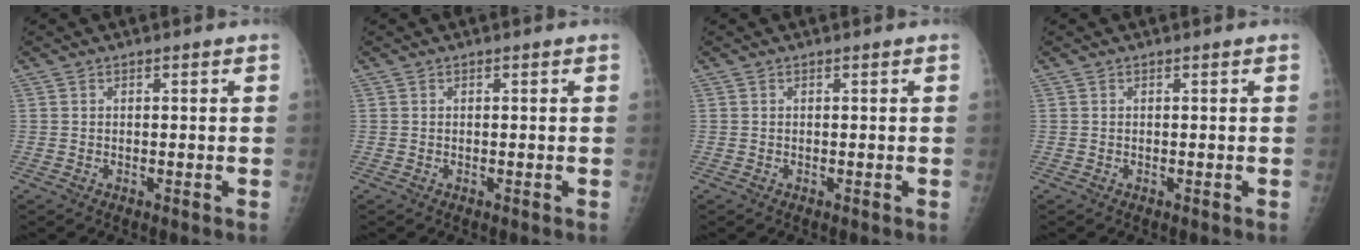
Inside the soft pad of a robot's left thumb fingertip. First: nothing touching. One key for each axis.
{"total": 0.0}
{"total": 0.0}
{"total": 0.0}